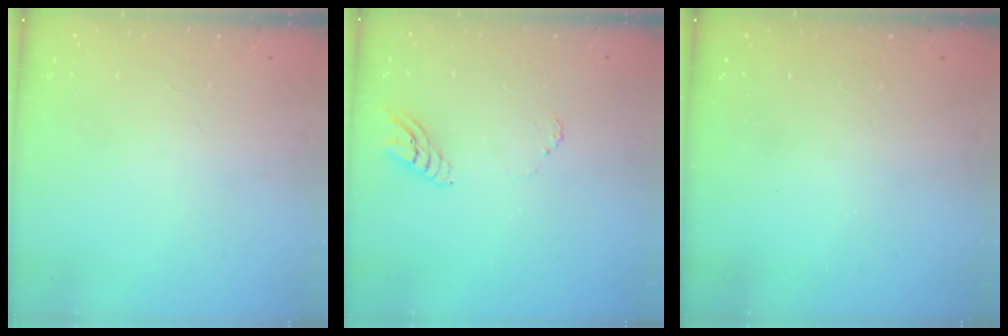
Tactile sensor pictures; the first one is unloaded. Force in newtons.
{"total": 5.9, "press": 5.9, "slide": 0.4}
{"total": 0.0}